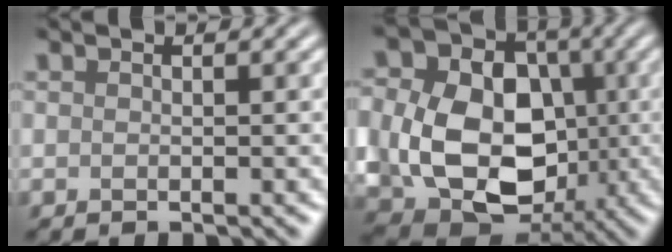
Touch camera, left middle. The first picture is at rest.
{"total": 12.0, "force": [-1.2, 9.2, 7.6], "torque": [-0.147, -0.015, -0.017]}